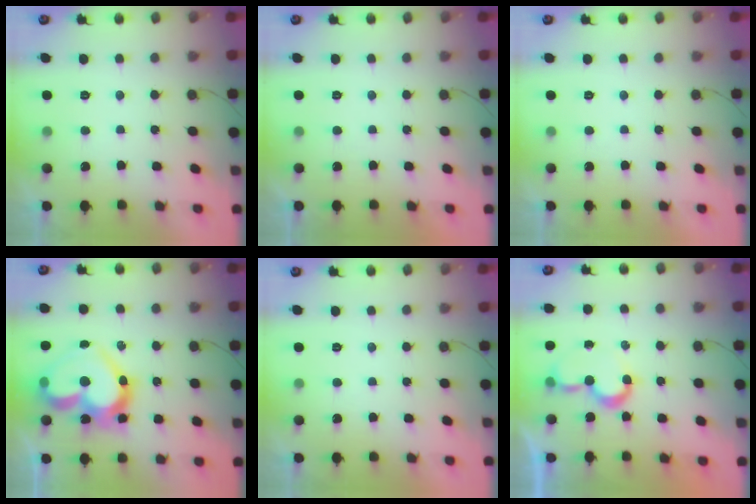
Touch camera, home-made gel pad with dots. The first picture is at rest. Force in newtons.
{"total": 1.8, "press": 1.7, "slide": 0.1}
{"total": 1.8, "press": 1.8, "slide": 0.1}
{"total": 21.4, "press": 21.3, "slide": 2.6}
{"total": 1.9, "press": 1.9, "slide": 0.1}
{"total": 7.6, "press": 7.5, "slide": 0.7}